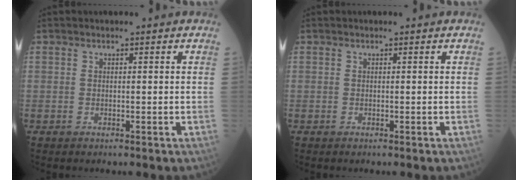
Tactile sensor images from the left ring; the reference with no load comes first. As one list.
[{"total": 0.0}]